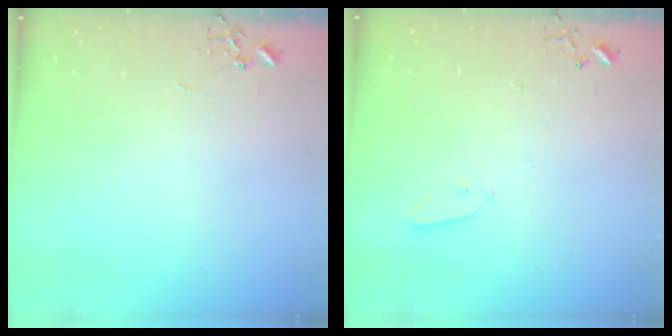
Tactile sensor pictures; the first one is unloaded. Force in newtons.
{"total": 3.0, "press": 3.0, "slide": 0.3}